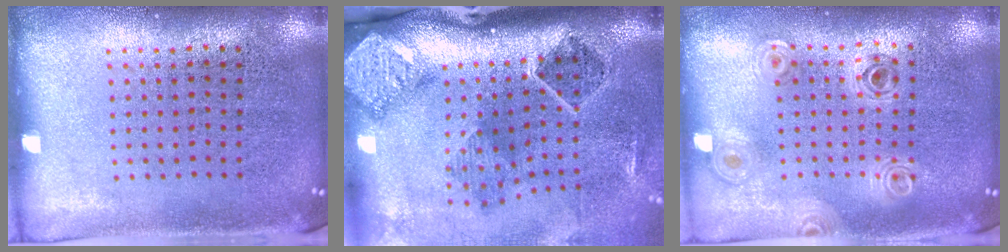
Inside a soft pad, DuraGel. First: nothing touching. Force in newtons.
{"total": 2.9, "press": 1.9, "slide": 2.2}
{"total": 0.9, "press": 0.9, "slide": 0.1}